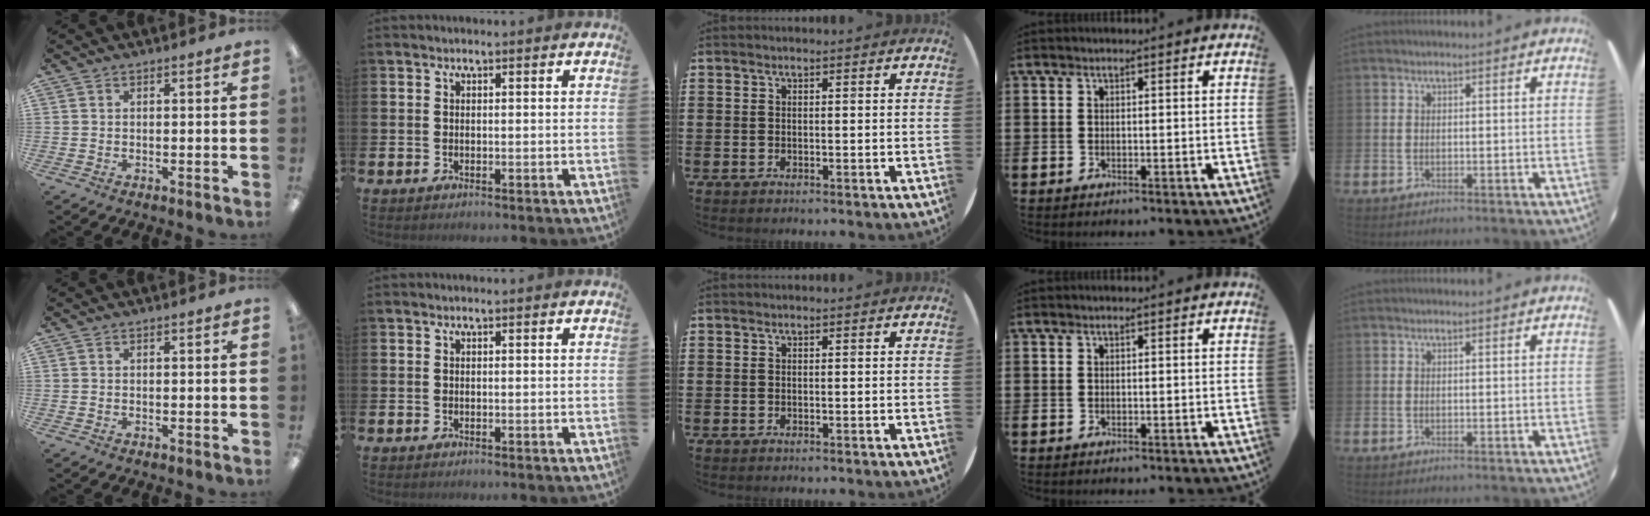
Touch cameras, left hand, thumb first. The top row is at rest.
{}